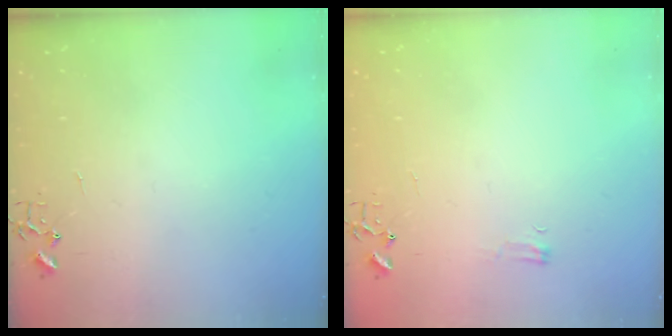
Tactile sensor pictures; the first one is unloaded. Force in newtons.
{"total": 4.4, "press": 4.3, "slide": 0.5}